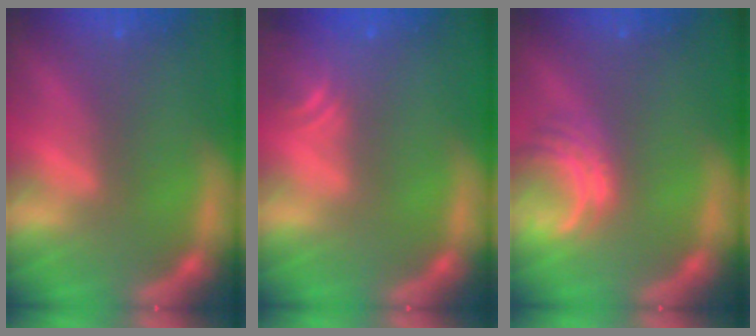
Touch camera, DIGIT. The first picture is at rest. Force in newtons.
{"total": 3.0}
{"total": 3.4}